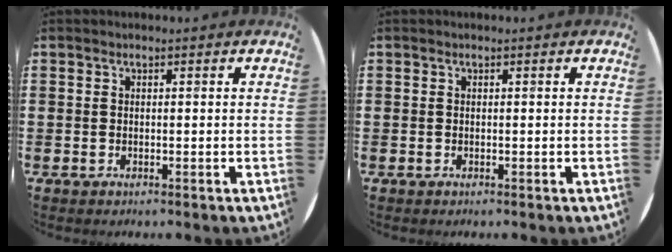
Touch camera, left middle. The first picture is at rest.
{"total": 0.0}